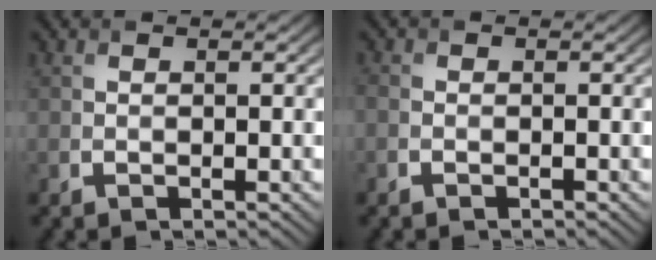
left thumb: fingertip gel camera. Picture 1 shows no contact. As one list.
[{"total": 1.2, "force": [-0.7, 0.8, 0.5], "torque": [-0.014, -0.003, -0.014]}]